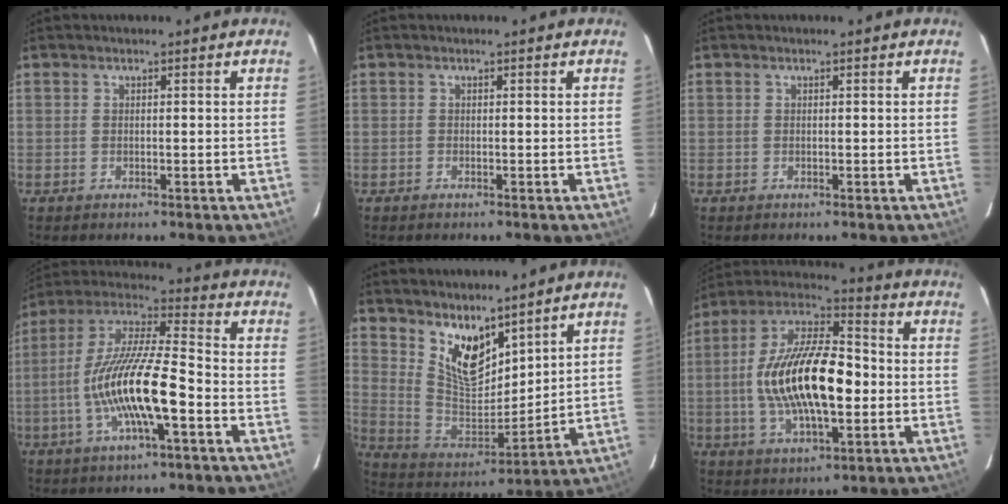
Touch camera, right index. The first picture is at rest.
{"total": 0.0}
{"total": 0.0}
{"total": 16.6, "force": [-5.1, 3.3, 15.5], "torque": [-0.303, -0.004, -0.102]}
{"total": 12.4, "force": [8.7, 5.5, 6.8], "torque": [-0.129, -0.009, 0.177]}
{"total": 20.0, "force": [-1.8, 8.2, 18.1], "torque": [-0.347, 0.006, -0.036]}